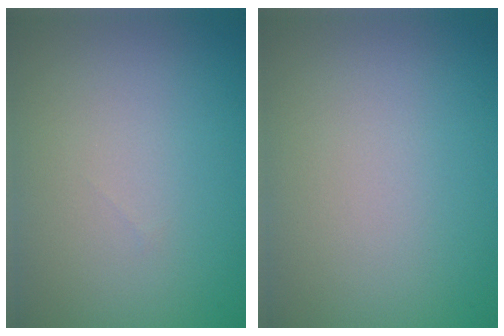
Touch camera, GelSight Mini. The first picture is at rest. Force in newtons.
{"total": 0.0}